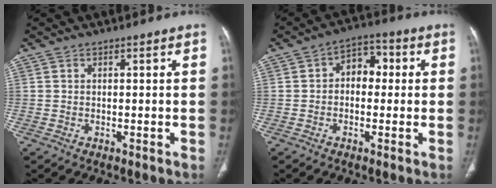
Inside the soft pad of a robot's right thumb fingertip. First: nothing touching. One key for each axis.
{"total": 6.7, "fx": 0.6, "fy": 4.7, "fz": 4.7, "tx": -0.039, "ty": 0.024, "tz": -0.001}